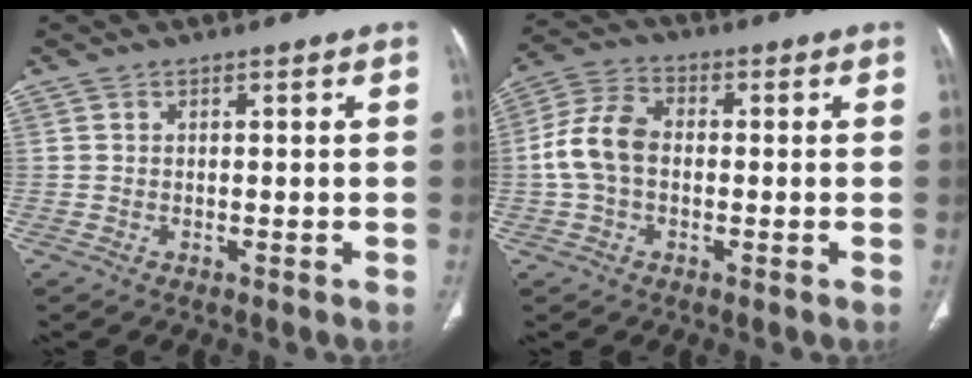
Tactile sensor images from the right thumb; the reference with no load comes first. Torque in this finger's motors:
{"motor_torque": [0.12, 0.12, 0.63, -0.61, 0.21]}